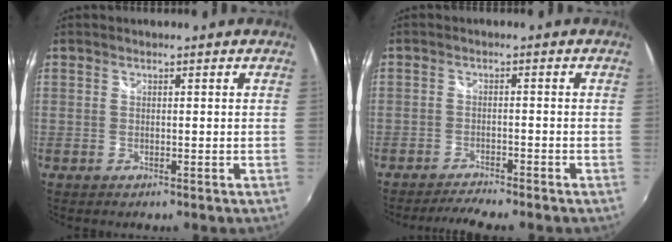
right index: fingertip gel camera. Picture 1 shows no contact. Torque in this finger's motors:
{"motor_torque": [0.36, -0.36, 0.06, 0.01]}